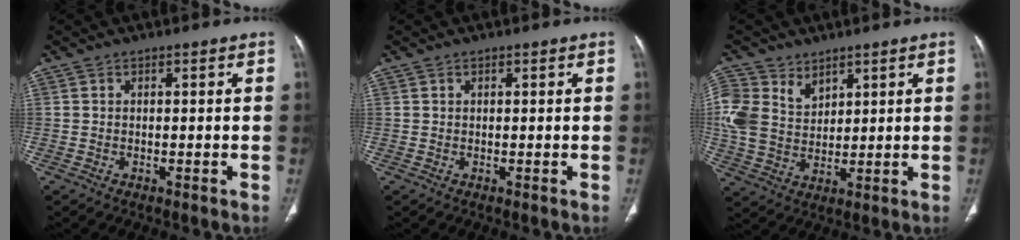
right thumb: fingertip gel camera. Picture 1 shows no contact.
{"total": 0.0}
{"total": 9.9, "force": [4.6, 7.4, 4.6], "torque": [-0.083, -0.013, 0.103]}